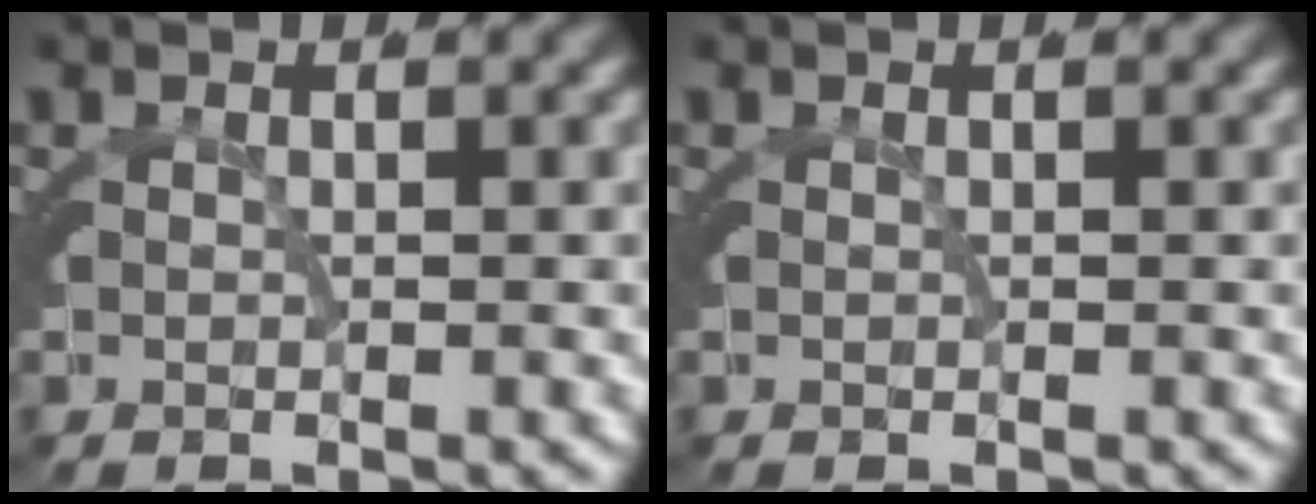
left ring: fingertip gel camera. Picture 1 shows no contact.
{"total": 0.0}